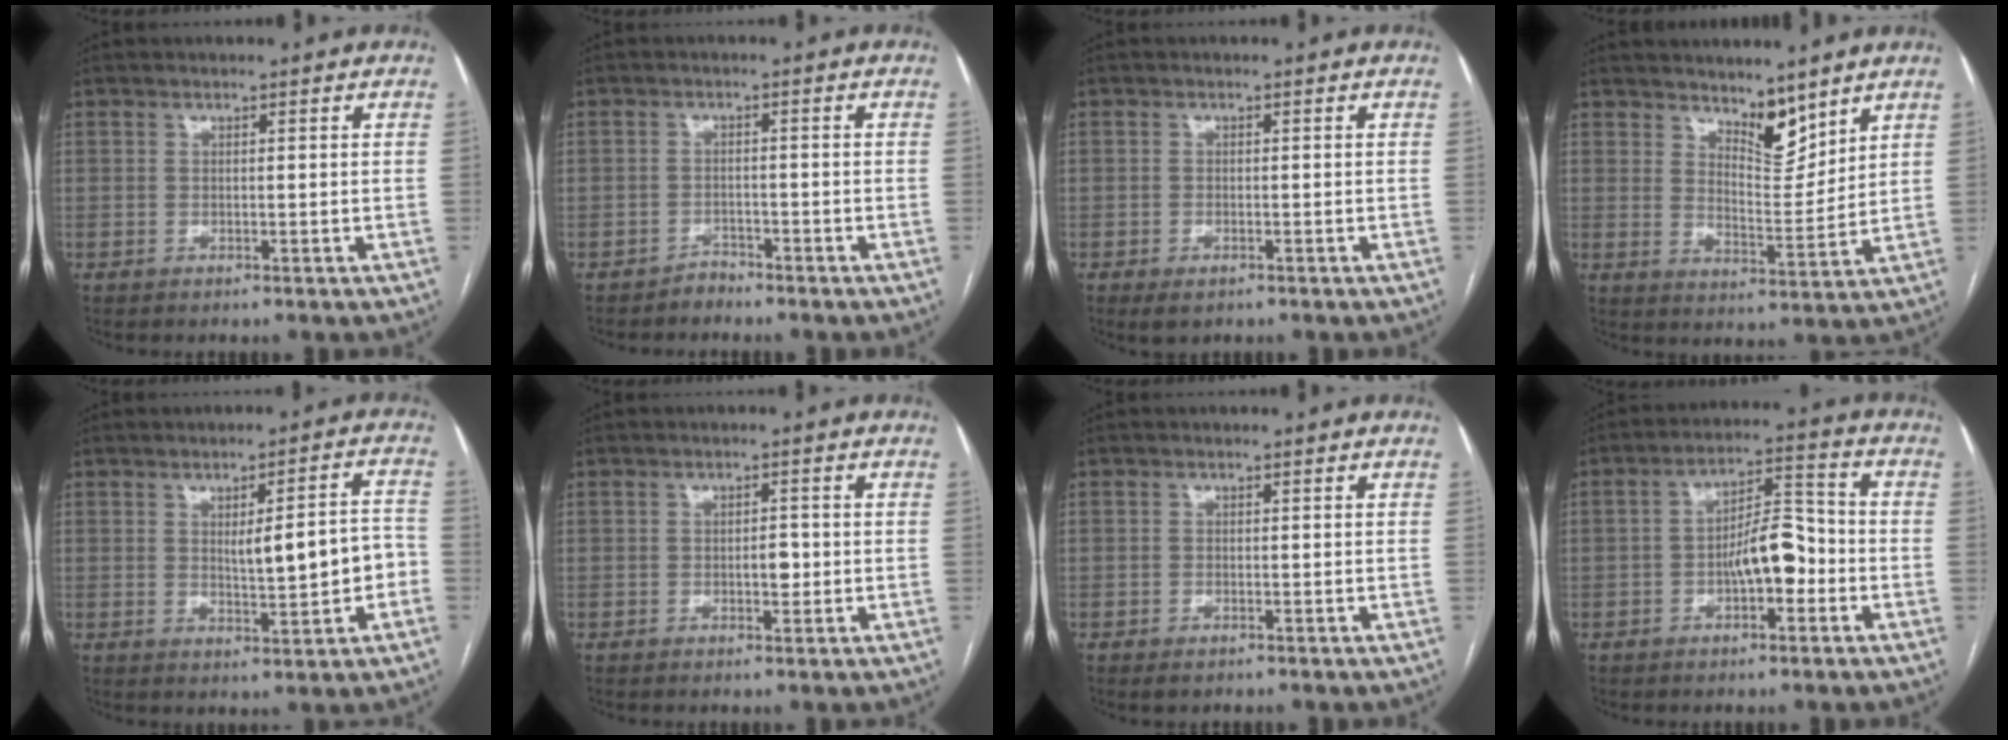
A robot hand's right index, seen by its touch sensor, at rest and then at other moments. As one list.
[{"total": 1.7, "force": [-1.6, 0.6, -0.3], "torque": [0.009, 0.001, -0.027]}, {"total": 2.2, "force": [-1.3, 1.1, 1.4], "torque": [-0.027, -0.002, -0.014]}, {"total": 6.7, "force": [5.4, 2.4, 3.2], "torque": [-0.048, -0.009, 0.098]}, {"total": 7.8, "force": [-0.8, 1.6, 7.6], "torque": [-0.104, 0.017, -0.002]}, {"total": 2.3, "force": [-0.4, 1.1, 2.0], "torque": [-0.028, 0.003, -0.004]}, {"total": 1.3, "force": [-0.8, 0.6, 0.8], "torque": [-0.014, 0.000, -0.008]}, {"total": 8.1, "force": [-2.3, 3.1, 7.1], "torque": [-0.118, 0.024, -0.037]}]